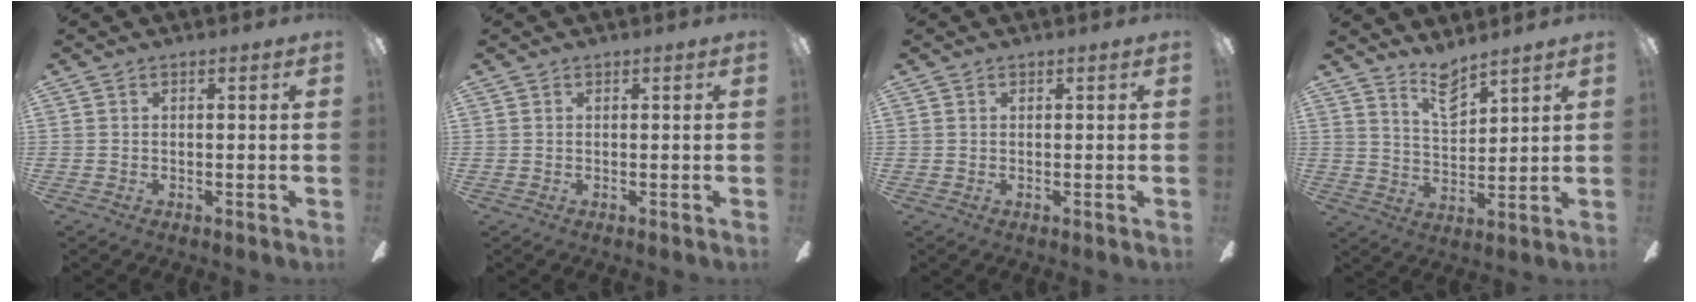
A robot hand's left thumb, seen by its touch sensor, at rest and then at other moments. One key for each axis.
{"total": 0.0}
{"total": 0.0}
{"total": 7.5, "fx": 6.3, "fy": 2.4, "fz": 3.3, "tx": -0.059, "ty": -0.039, "tz": 0.111}